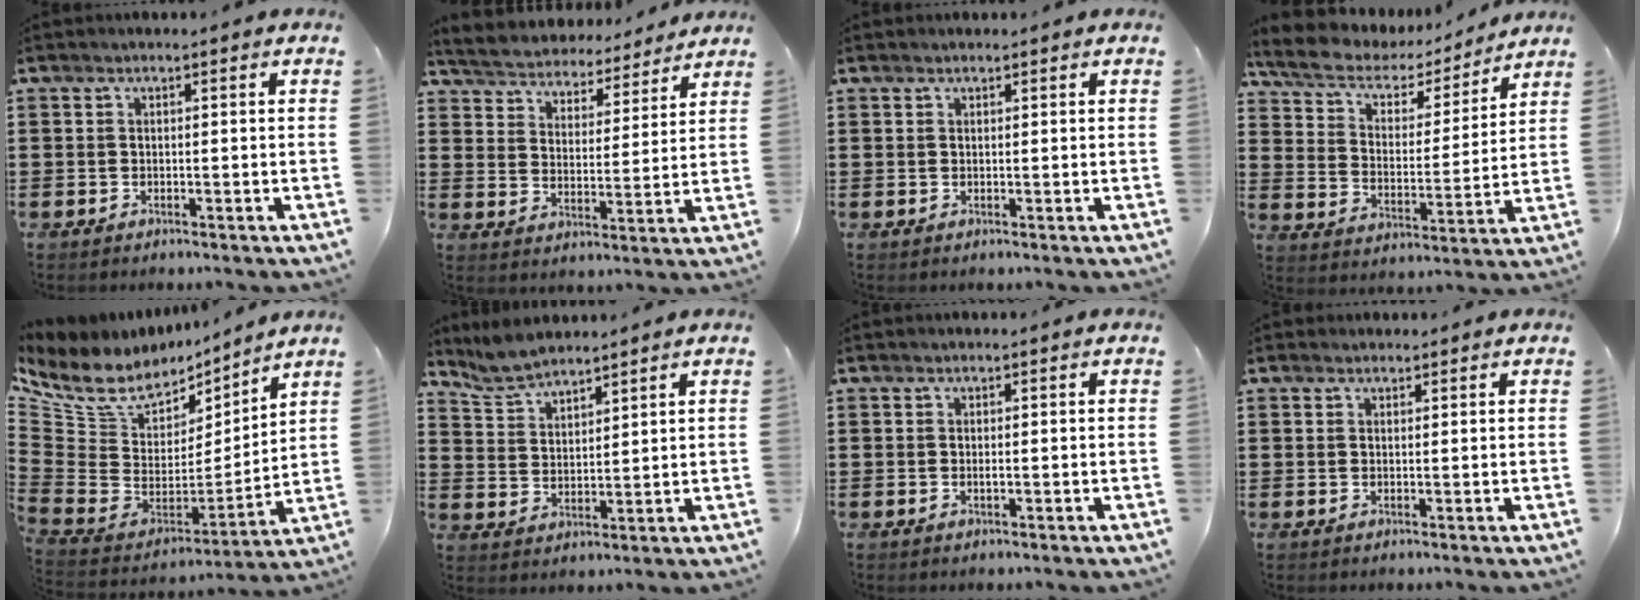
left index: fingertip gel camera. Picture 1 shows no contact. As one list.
[{"total": 4.7, "force": [4.7, 0.2, -0.1], "torque": [-0.026, -0.037, 0.077]}, {"total": 0.5, "force": [0.5, 0.1, 0.1], "torque": [-0.003, 0.000, 0.010]}, {"total": 6.1, "force": [5.0, 2.4, 2.5], "torque": [-0.075, -0.029, 0.083]}, {"total": 8.7, "force": [6.0, 5.2, 3.7], "torque": [-0.124, -0.051, 0.105]}, {"total": 5.1, "force": [4.9, 1.1, 1.1], "torque": [-0.040, -0.011, 0.092]}, {"total": 0.6, "force": [-0.1, 0.1, 0.6], "torque": [-0.012, -0.003, -0.001]}, {"total": 1.0, "force": [1.0, 0.3, 0.1], "torque": [-0.004, 0.002, 0.020]}]